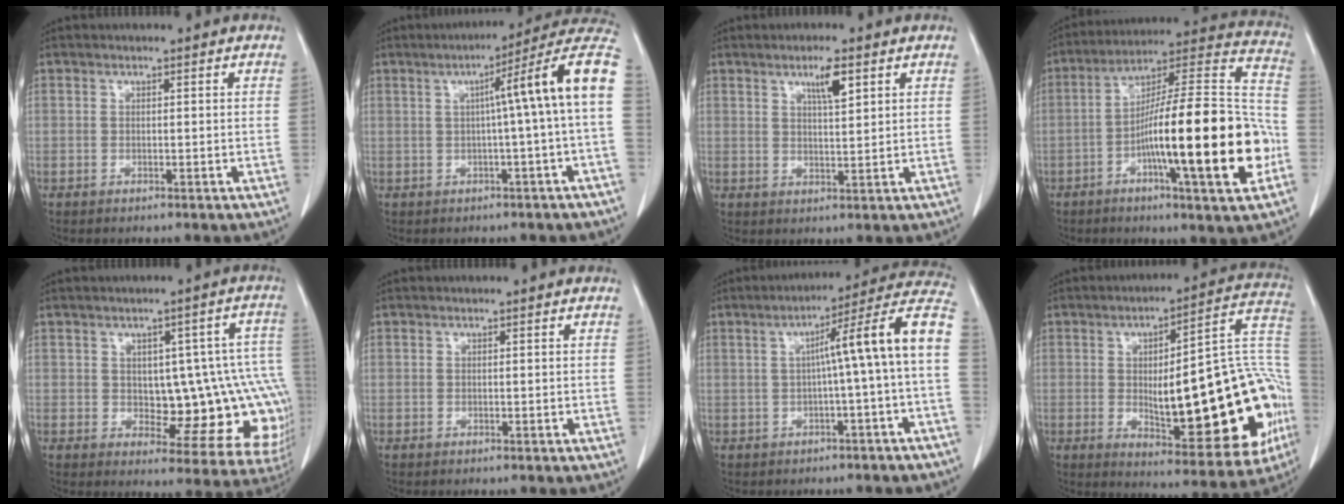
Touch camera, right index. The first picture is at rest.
{"total": 12.1, "force": [1.2, -1.3, 12.0], "torque": [-0.148, 0.036, 0.008]}
{"total": 4.1, "force": [2.2, 0.5, 3.4], "torque": [-0.059, -0.002, 0.039]}
{"total": 23.7, "force": [-6.4, 2.1, 22.8], "torque": [-0.325, 0.007, -0.102]}
{"total": 14.5, "force": [-0.6, 5.9, 13.3], "torque": [-0.118, 0.026, 0.008]}
{"total": 0.0}
{"total": 11.9, "force": [-0.3, -1.3, 11.8], "torque": [-0.149, 0.034, -0.012]}
{"total": 26.8, "force": [-3.8, 6.9, 25.6], "torque": [-0.269, 0.025, -0.035]}